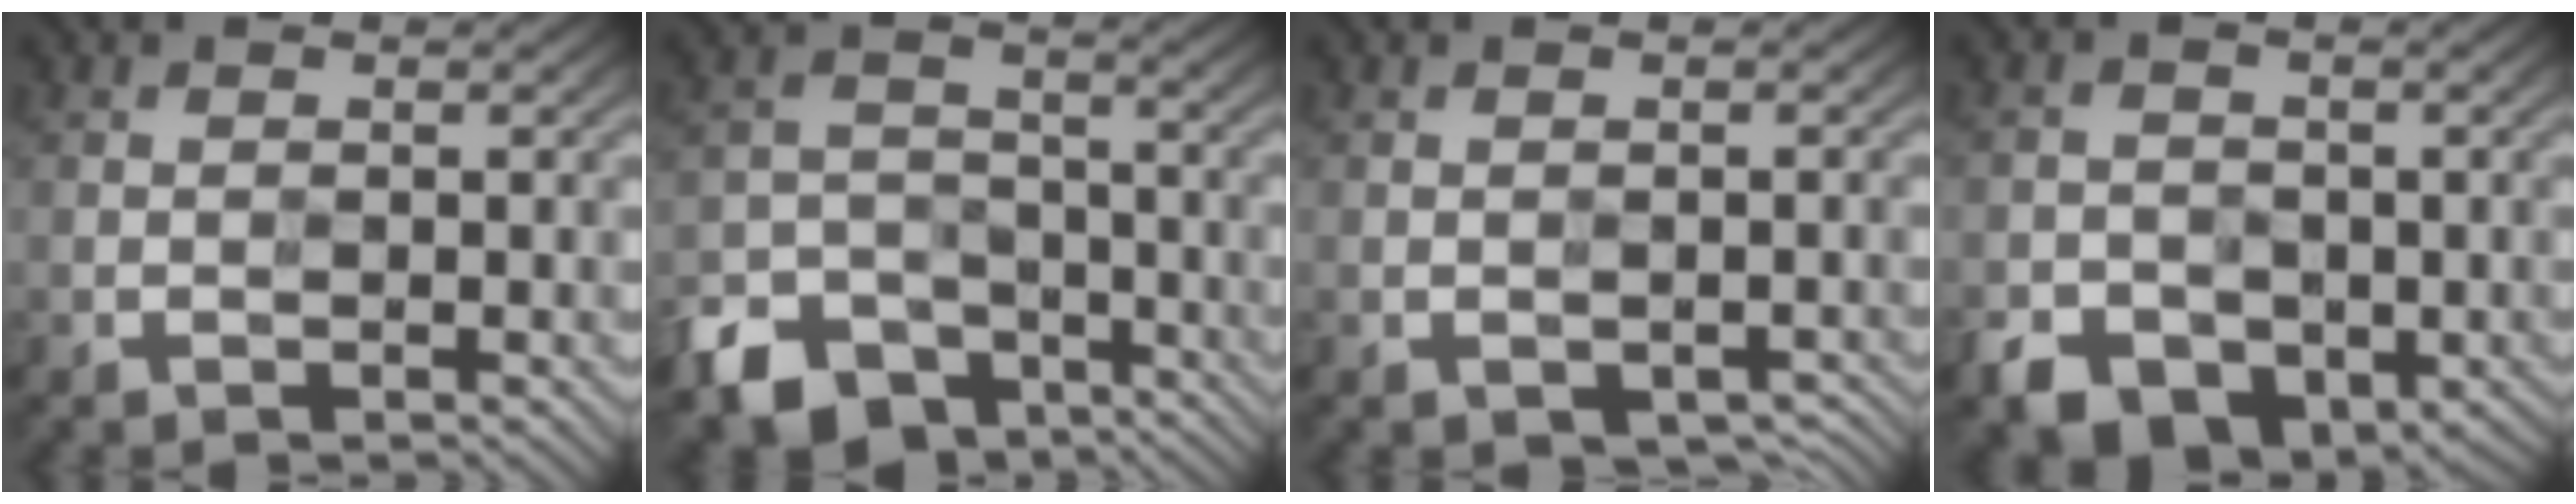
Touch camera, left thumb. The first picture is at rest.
{"total": 10.5, "force": [-7.4, 6.2, 4.2], "torque": [-0.090, -0.023, -0.139]}
{"total": 2.7, "force": [-1.4, 1.5, 1.8], "torque": [-0.021, -0.006, -0.011]}
{"total": 5.4, "force": [-2.9, 4.0, 2.3], "torque": [-0.038, -0.013, -0.054]}